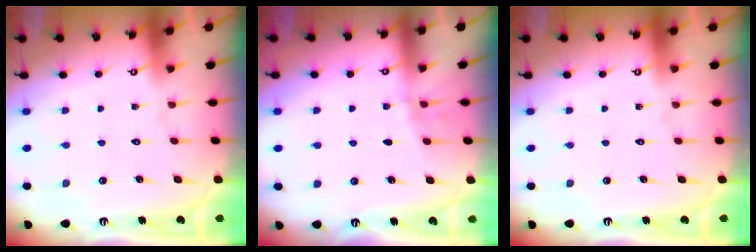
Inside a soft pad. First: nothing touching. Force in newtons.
{"total": 2.1, "press": 2.1, "slide": 0.2}
{"total": 0.0}